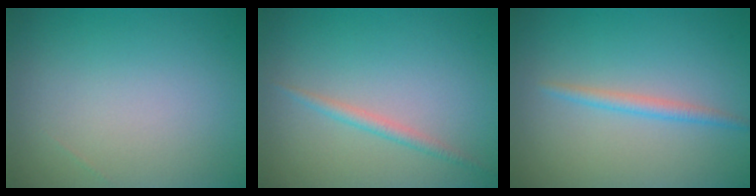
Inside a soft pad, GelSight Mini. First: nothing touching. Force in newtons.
{"total": 1.3, "press": 1.3, "slide": 0.1}
{"total": 1.6, "press": 1.6, "slide": 0.0}